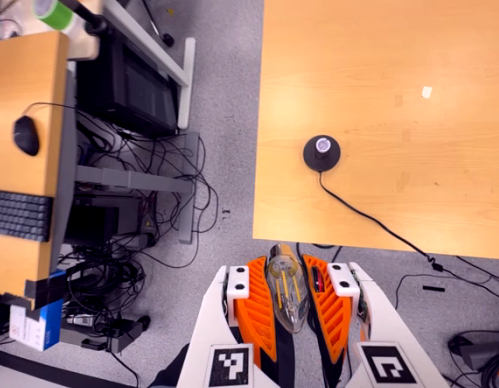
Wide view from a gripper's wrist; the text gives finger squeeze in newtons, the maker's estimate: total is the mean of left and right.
{"total": 24.2, "left": 25.5, "right": 22.9}